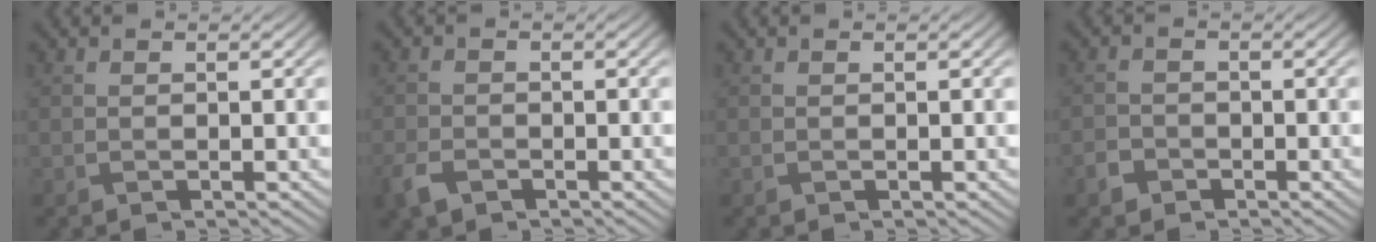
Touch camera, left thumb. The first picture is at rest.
{"total": 3.3, "force": [-2.1, 2.0, 1.6], "torque": [-0.045, -0.012, -0.050]}
{"total": 0.0}
{"total": 2.0, "force": [-1.3, 1.4, 0.5], "torque": [-0.011, 0.000, -0.031]}